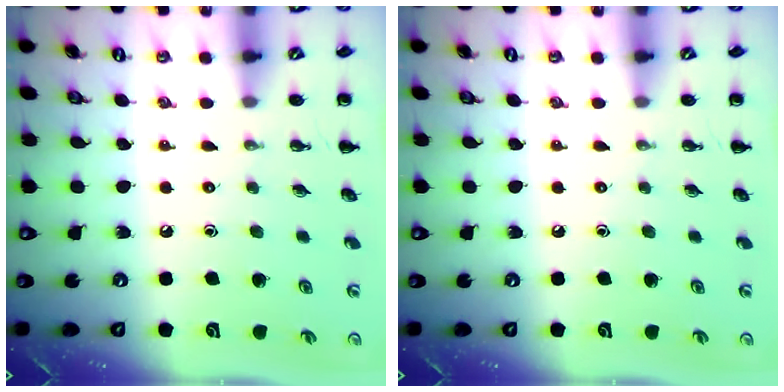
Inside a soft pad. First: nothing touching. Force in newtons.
{"total": 0.0}